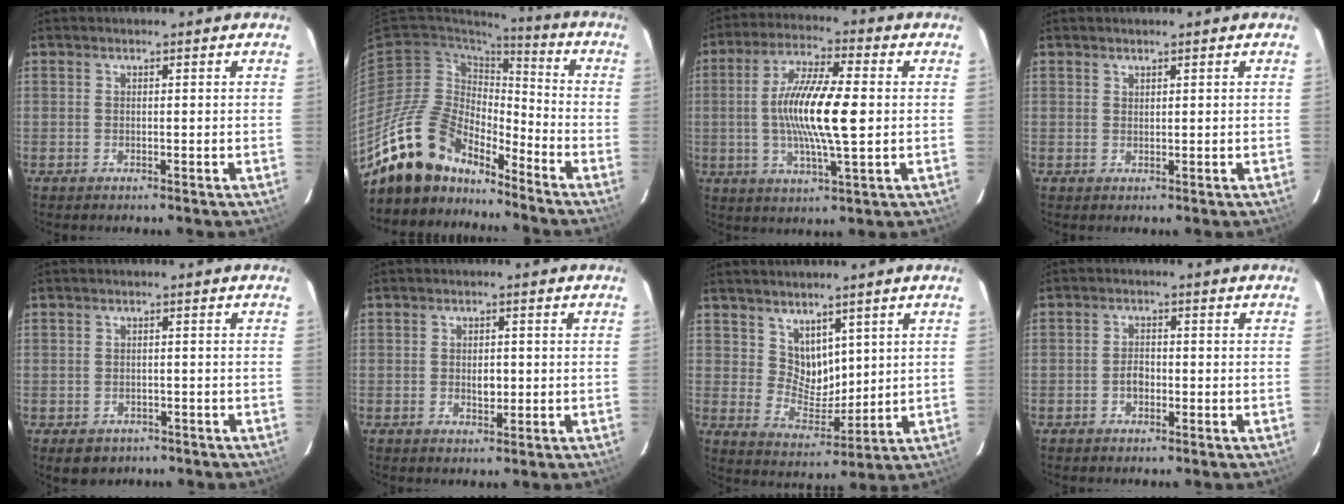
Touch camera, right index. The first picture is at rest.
{"total": 15.5, "force": [-13.1, 6.9, 4.4], "torque": [-0.103, 0.008, -0.234]}
{"total": 13.7, "force": [0.0, 2.5, 13.4], "torque": [-0.254, 0.003, -0.004]}
{"total": 0.7, "force": [0.7, 0.1, 0.0], "torque": [-0.001, 0.000, 0.014]}
{"total": 3.7, "force": [-2.1, 2.9, 1.1], "torque": [-0.024, -0.002, -0.021]}
{"total": 2.8, "force": [-0.3, 1.8, 2.2], "torque": [-0.036, 0.001, -0.003]}
{"total": 6.7, "force": [4.3, 4.5, 2.3], "torque": [-0.033, -0.003, 0.092]}
{"total": 2.3, "force": [-0.9, 1.6, 1.4], "torque": [-0.026, 0.006, -0.016]}